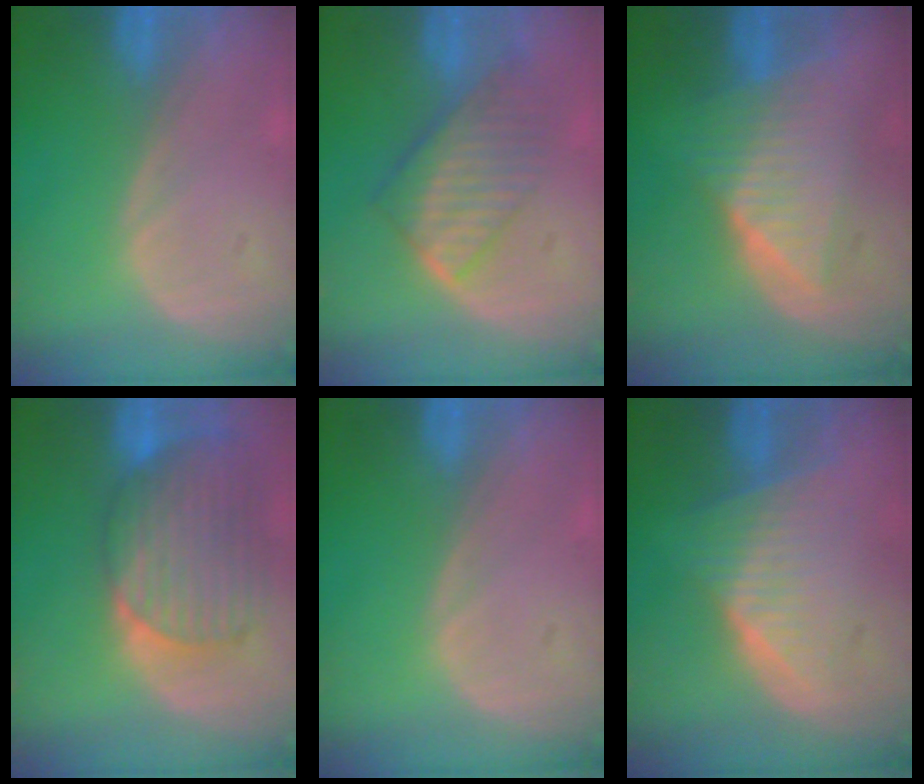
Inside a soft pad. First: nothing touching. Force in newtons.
{"total": 6.7, "press": 6.3, "slide": 2.3}
{"total": 7.1, "press": 7.1, "slide": 0.2}
{"total": 9.7, "press": 8.5, "slide": 4.7}
{"total": 0.0}
{"total": 6.4, "press": 6.2, "slide": 1.7}